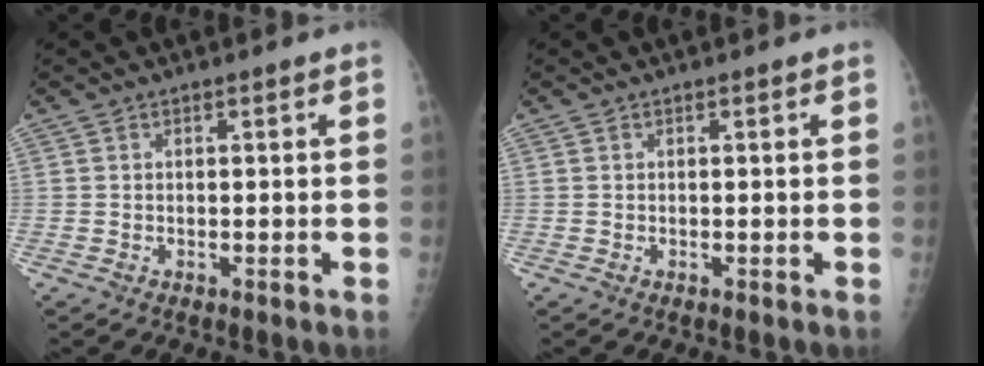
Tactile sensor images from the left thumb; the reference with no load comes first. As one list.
[{"total": 0.0}]